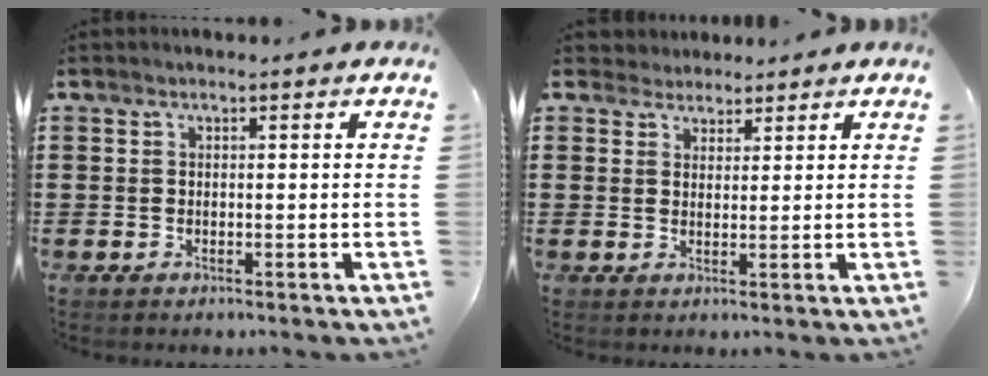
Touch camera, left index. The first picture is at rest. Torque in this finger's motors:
{"motor_torque": [-0.13, -0.23, -0.01, -0.02]}